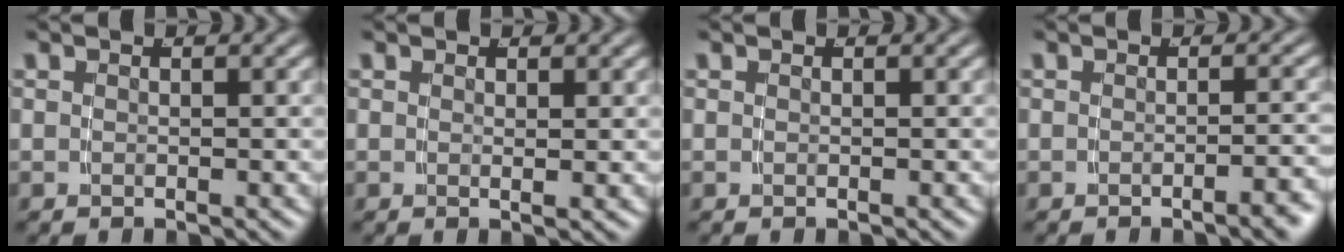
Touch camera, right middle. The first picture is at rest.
{"total": 0.6, "force": [0.3, -0.3, 0.4], "torque": [-0.008, -0.006, 0.007]}
{"total": 0.0}
{"total": 1.8, "force": [-1.3, -0.3, 1.1], "torque": [-0.011, 0.012, -0.026]}